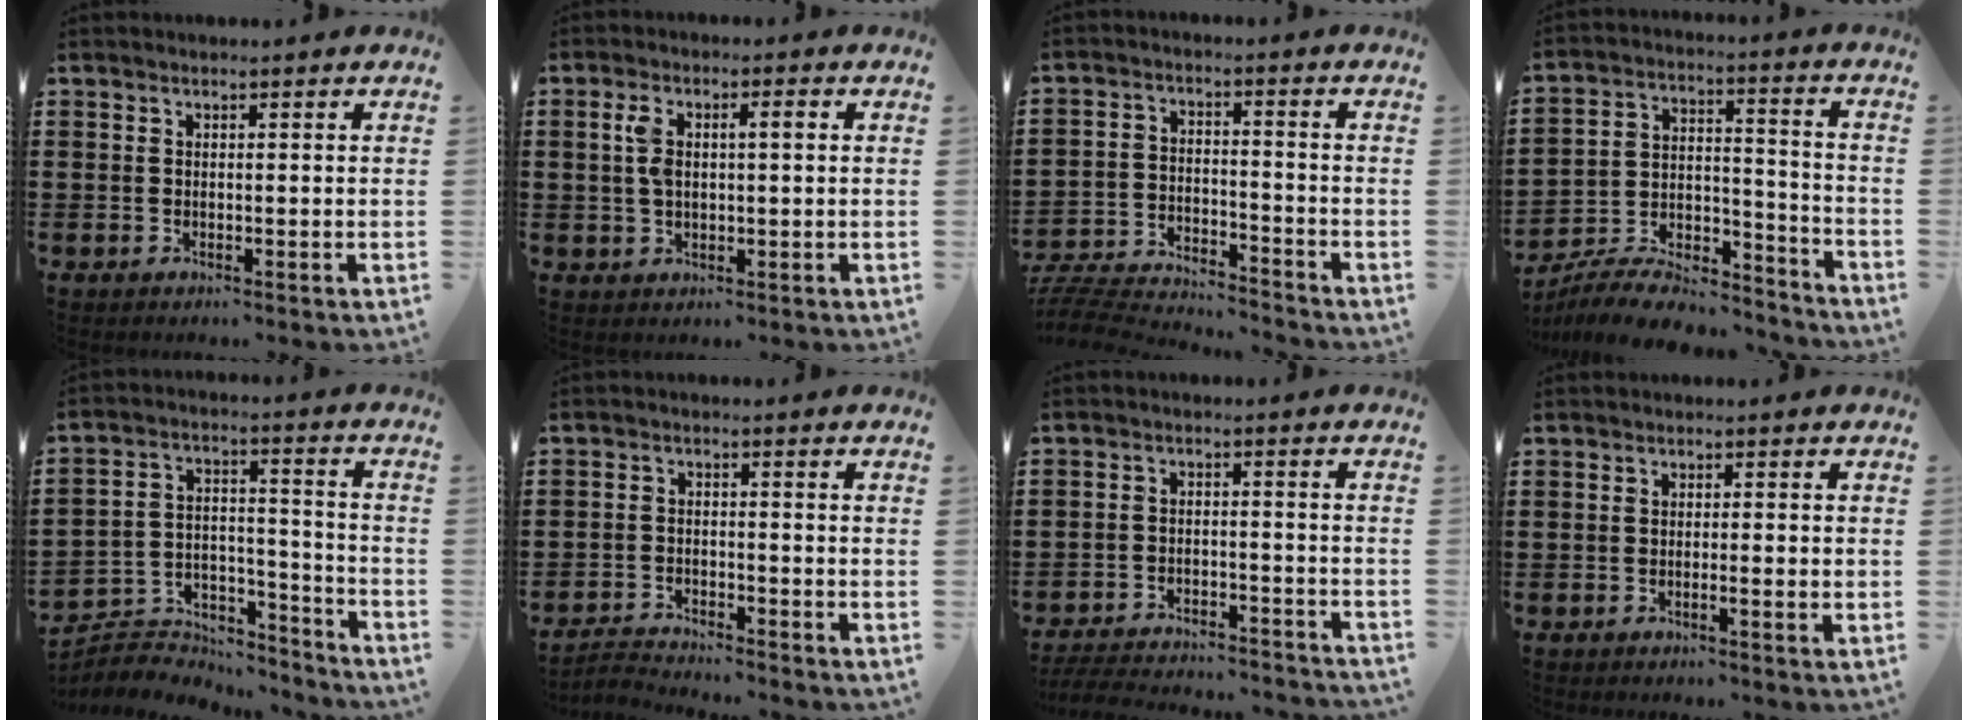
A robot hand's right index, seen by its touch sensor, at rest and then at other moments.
{"total": 4.4, "force": [0.7, 1.7, 4.0], "torque": [-0.081, 0.009, 0.009]}
{"total": 5.4, "force": [-5.3, 0.2, 0.7], "torque": [-0.032, -0.005, -0.114]}
{"total": 8.9, "force": [-8.0, 2.3, 3.1], "torque": [-0.054, 0.018, -0.156]}
{"total": 5.5, "force": [-5.1, 2.0, 0.7], "torque": [-0.019, 0.009, -0.104]}
{"total": 2.6, "force": [-2.6, 0.1, 0.1], "torque": [-0.007, 0.001, -0.057]}
{"total": 4.7, "force": [-4.6, 0.2, 0.9], "torque": [-0.022, -0.001, -0.095]}
{"total": 1.5, "force": [-0.5, -0.1, 1.4], "torque": [-0.022, -0.003, -0.009]}